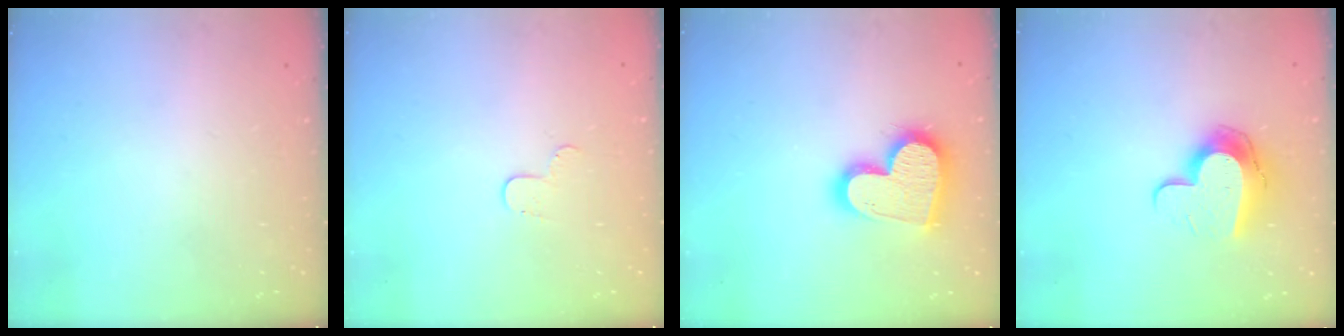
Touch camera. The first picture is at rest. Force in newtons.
{"total": 3.4, "press": 3.4, "slide": 0.3}
{"total": 18.6, "press": 18.5, "slide": 1.7}
{"total": 12.1, "press": 12.1, "slide": 0.4}